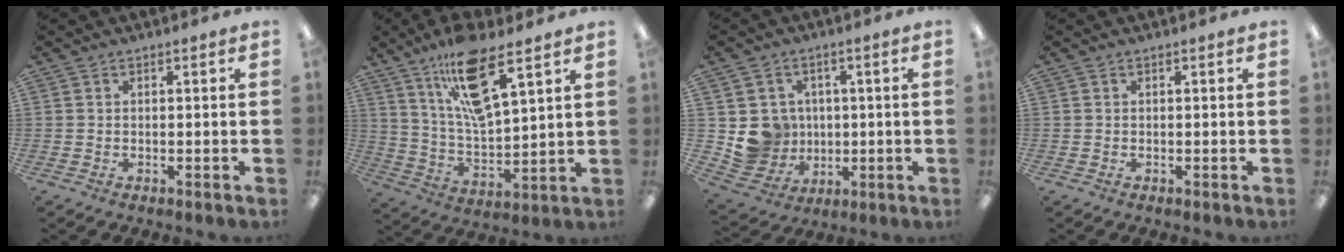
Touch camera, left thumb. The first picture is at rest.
{"total": 16.4, "force": [10.5, 5.2, 11.5], "torque": [-0.210, -0.038, 0.180]}
{"total": 8.3, "force": [1.0, 8.2, 0.9], "torque": [-0.045, -0.005, 0.033]}
{"total": 0.0}